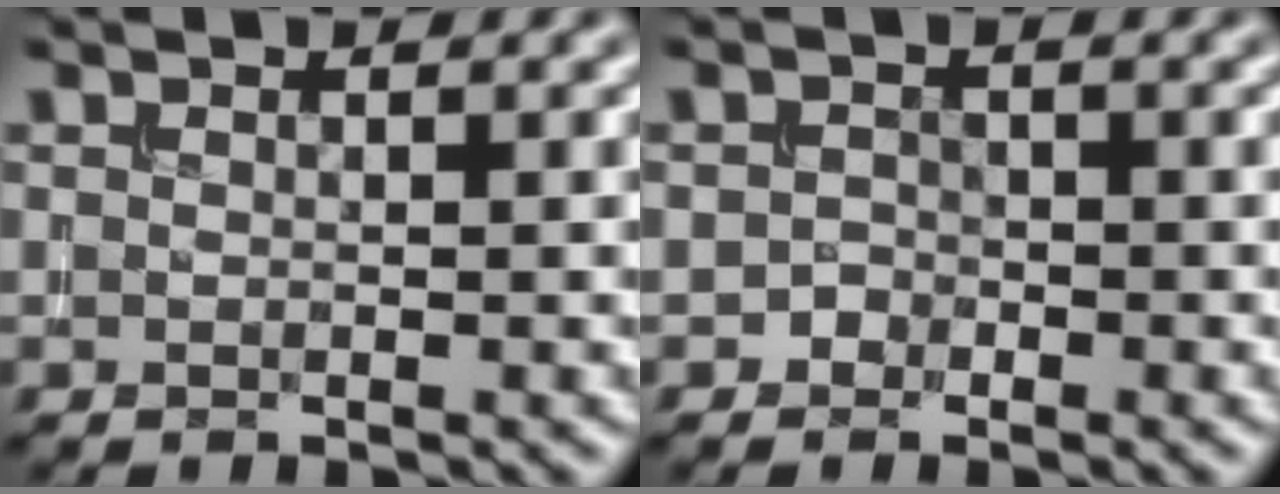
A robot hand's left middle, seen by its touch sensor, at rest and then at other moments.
{"total": 0.8, "force": [-0.6, 0.5, -0.2], "torque": [0.010, 0.001, -0.009]}